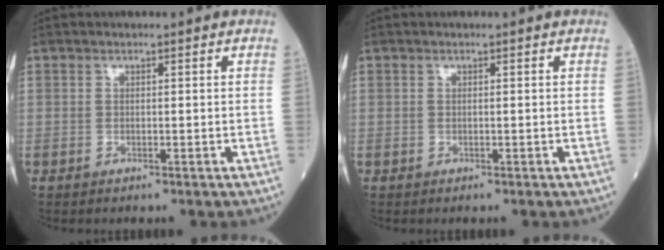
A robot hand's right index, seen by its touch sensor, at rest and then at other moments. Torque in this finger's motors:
{"motor_torque": [0.18, 0.10, -0.03, -0.01]}